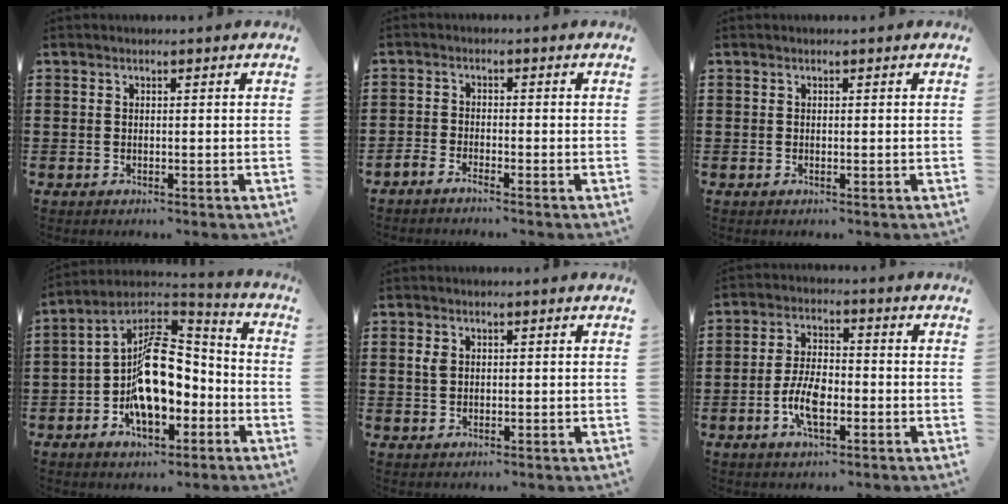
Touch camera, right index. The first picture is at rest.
{"total": 2.1, "force": [-2.1, 0.1, -0.1], "torque": [-0.005, 0.005, -0.044]}
{"total": 0.0}
{"total": 13.3, "force": [-3.6, 7.0, 10.6], "torque": [-0.198, 0.002, -0.067]}
{"total": 2.0, "force": [0.4, 1.4, 1.3], "torque": [-0.029, 0.008, 0.007]}
{"total": 6.6, "force": [-2.2, 2.9, 5.5], "torque": [-0.126, 0.000, -0.047]}